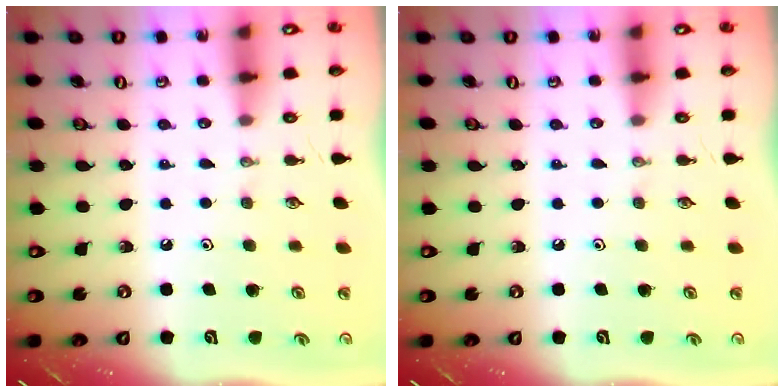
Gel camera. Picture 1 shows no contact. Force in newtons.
{"total": 0.0}